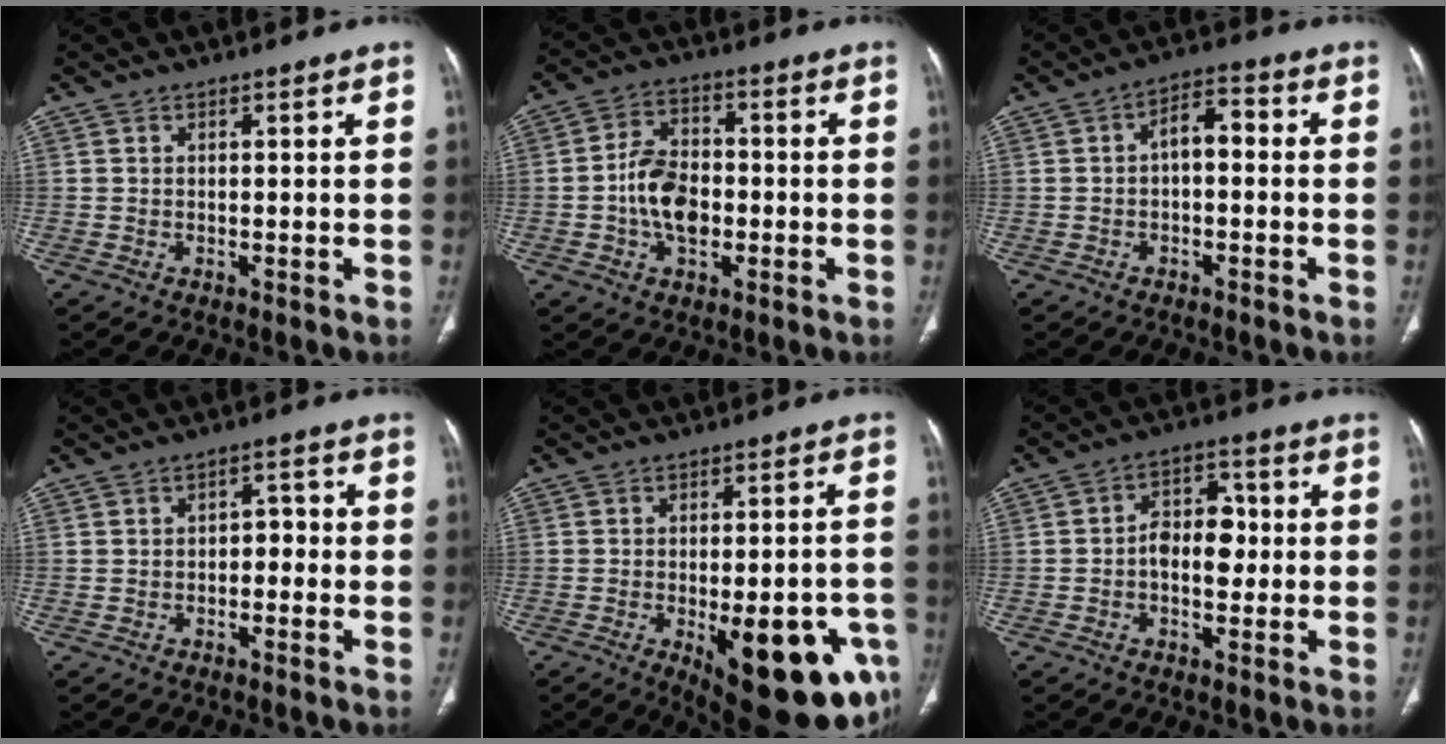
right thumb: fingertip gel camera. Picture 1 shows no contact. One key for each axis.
{"total": 9.5, "fx": -1.7, "fy": 6.3, "fz": 6.9, "tx": -0.106, "ty": 0.020, "tz": -0.036}
{"total": 5.2, "fx": -0.4, "fy": 2.9, "fz": 4.3, "tx": -0.054, "ty": 0.027, "tz": -0.017}
{"total": 3.3, "fx": -1.0, "fy": 2.2, "fz": 2.2, "tx": -0.013, "ty": 0.022, "tz": -0.022}
{"total": 21.7, "fx": -8.4, "fy": 8.2, "fz": 18.3, "tx": -0.173, "ty": 0.013, "tz": -0.093}
{"total": 7.5, "fx": -0.7, "fy": 4.9, "fz": 5.7, "tx": -0.063, "ty": 0.024, "tz": -0.020}